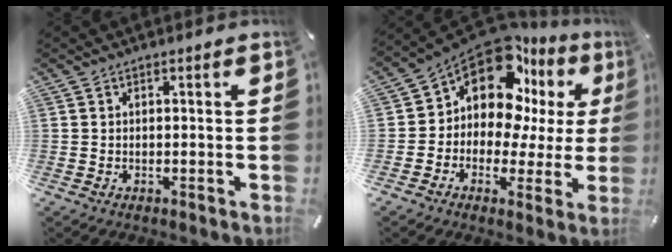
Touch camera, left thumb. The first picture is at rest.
{"total": 14.3, "force": [7.9, 8.8, 8.1], "torque": [-0.159, -0.073, 0.137]}